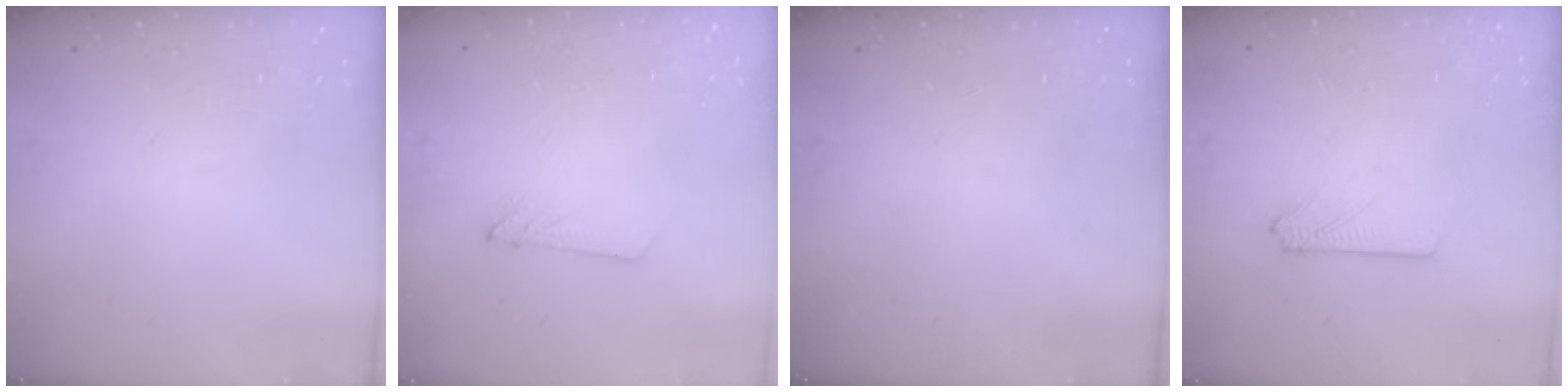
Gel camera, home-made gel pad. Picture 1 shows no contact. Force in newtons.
{"total": 1.5, "press": 1.5, "slide": 0.1}
{"total": 0.0}
{"total": 2.9, "press": 2.9, "slide": 0.4}